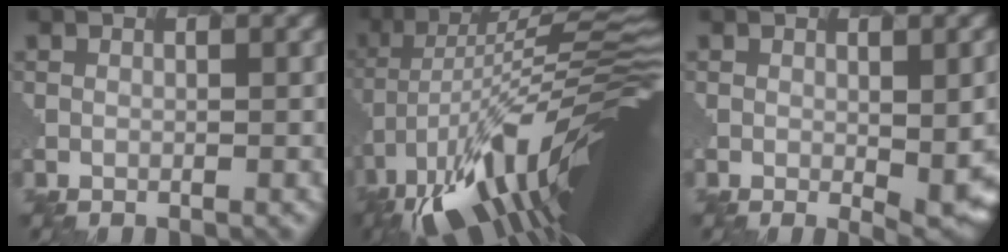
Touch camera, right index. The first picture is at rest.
{"total": 14.5, "force": [-4.9, 5.0, 12.7], "torque": [-0.224, 0.036, -0.097]}
{"total": 4.9, "force": [-1.1, 1.3, 4.6], "torque": [-0.072, -0.016, -0.008]}